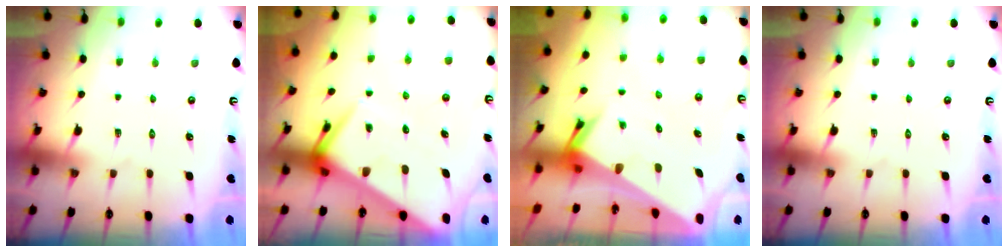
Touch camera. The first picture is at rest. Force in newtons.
{"total": 8.1, "press": 8.0, "slide": 0.5}
{"total": 3.9, "press": 3.9, "slide": 0.4}
{"total": 0.0}